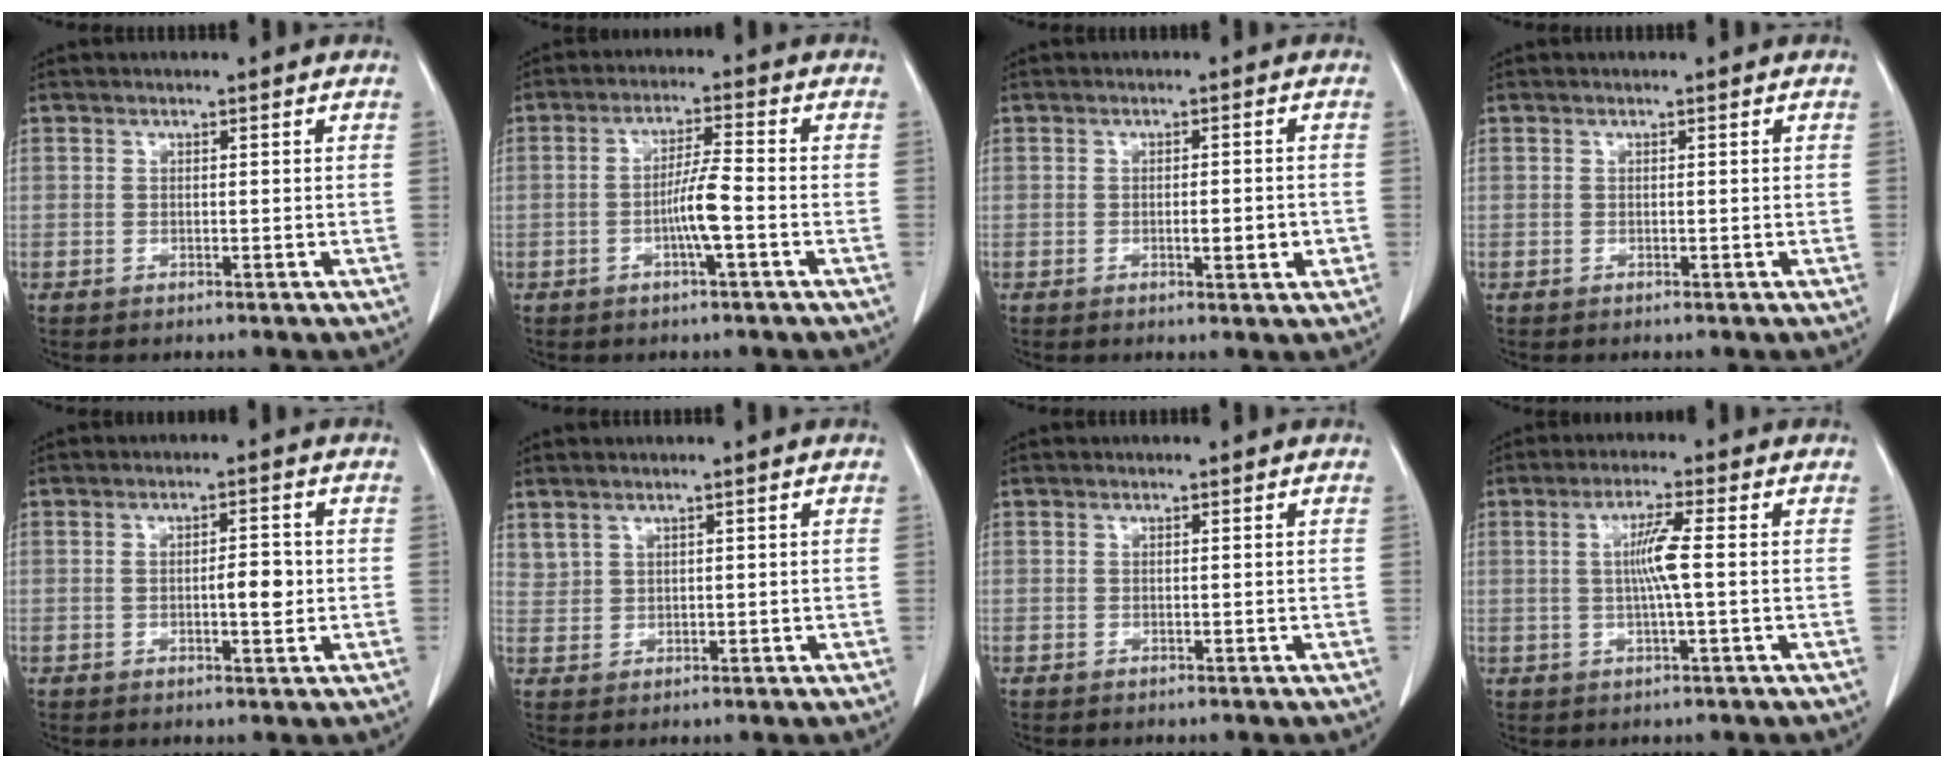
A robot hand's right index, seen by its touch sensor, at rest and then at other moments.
{"total": 7.9, "force": [-2.4, -0.2, 7.6], "torque": [-0.149, 0.004, -0.046]}
{"total": 3.4, "force": [-0.8, 0.8, 3.2], "torque": [-0.049, -0.002, -0.009]}
{"total": 0.0}
{"total": 4.0, "force": [-0.3, 1.2, 3.9], "torque": [-0.062, 0.001, -0.002]}
{"total": 2.2, "force": [1.8, 1.2, 0.5], "torque": [-0.010, 0.005, 0.042]}
{"total": 0.0}
{"total": 5.1, "force": [0.3, -0.3, 5.1], "torque": [-0.096, 0.000, 0.006]}